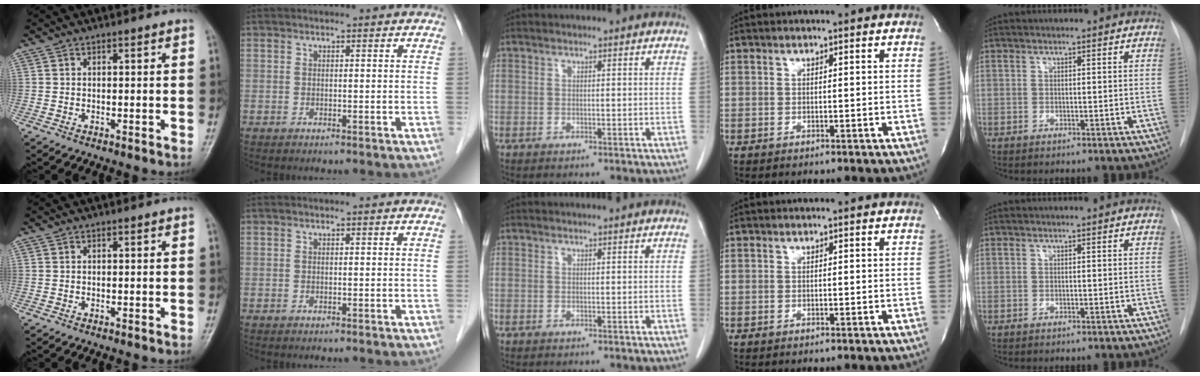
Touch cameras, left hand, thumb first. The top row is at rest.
{}